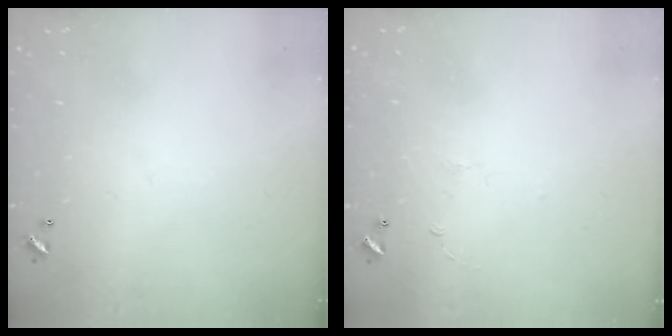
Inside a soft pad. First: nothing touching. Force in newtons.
{"total": 0.7, "press": 0.2, "slide": 0.7}